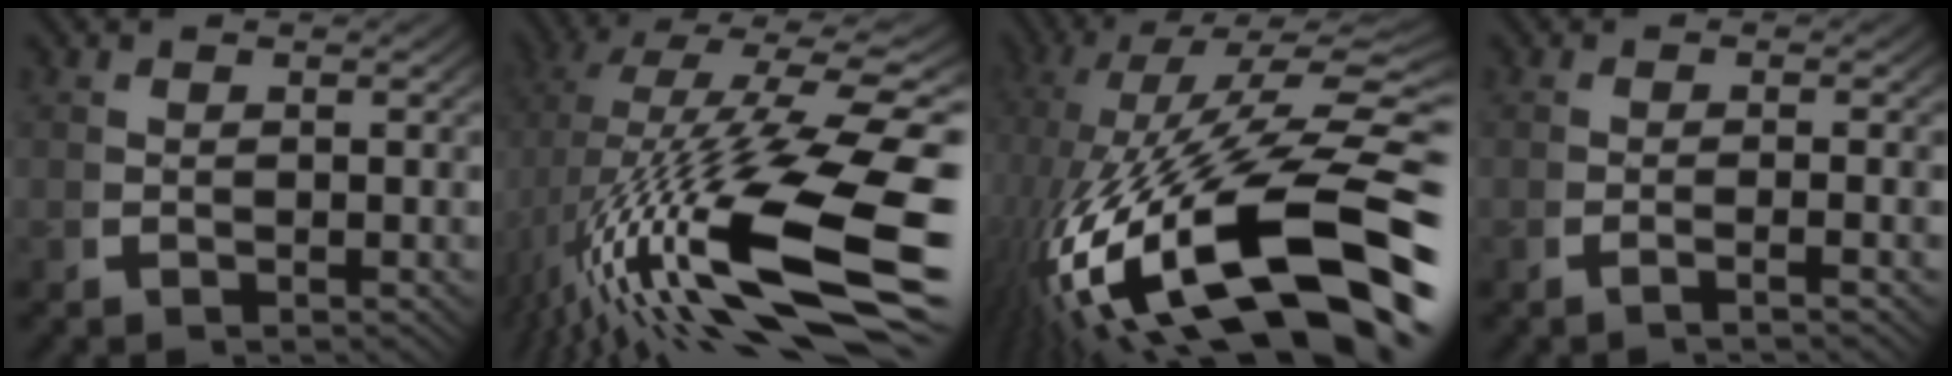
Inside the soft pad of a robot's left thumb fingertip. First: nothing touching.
{"total": 15.3, "force": [-1.6, 6.8, 13.6], "torque": [-0.246, -0.039, 0.005]}
{"total": 17.5, "force": [-2.3, 8.9, 14.9], "torque": [-0.315, -0.051, 0.005]}
{"total": 1.8, "force": [-0.8, -0.3, 1.6], "torque": [-0.032, 0.002, -0.016]}